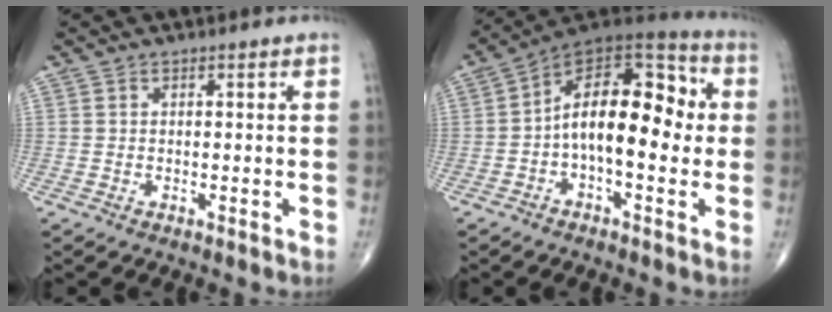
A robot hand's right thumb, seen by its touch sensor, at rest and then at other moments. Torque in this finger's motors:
{"motor_torque": [-0.10, 0.98, 1.00, -0.58, 0.16]}